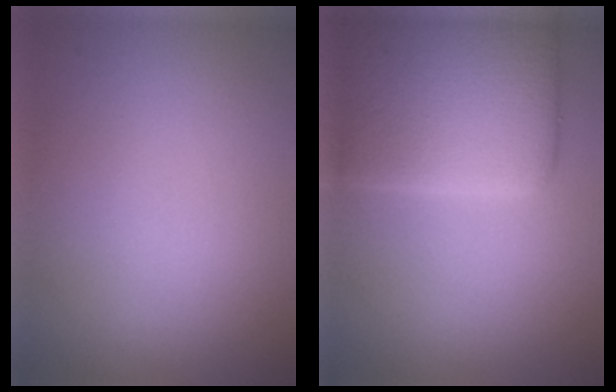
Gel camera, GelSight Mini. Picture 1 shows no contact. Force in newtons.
{"total": 8.9, "press": 8.9, "slide": 0.6}